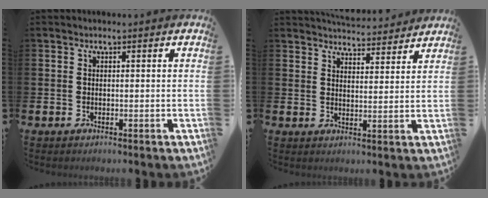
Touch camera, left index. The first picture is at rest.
{"total": 5.0, "force": [5.0, 0.6, 0.0], "torque": [-0.003, -0.034, 0.089]}